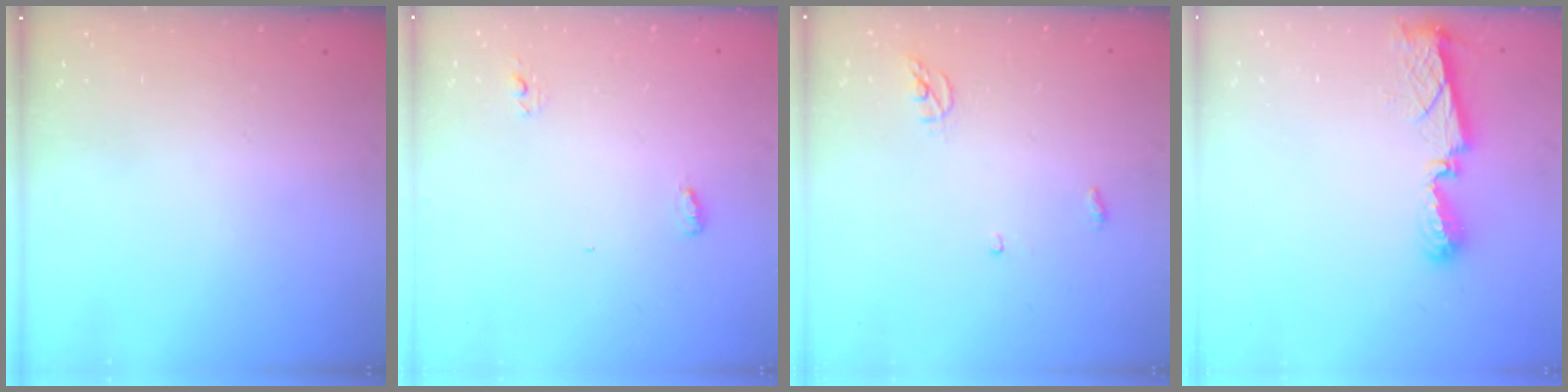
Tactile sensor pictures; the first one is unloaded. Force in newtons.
{"total": 4.2, "press": 4.0, "slide": 1.3}
{"total": 3.5, "press": 3.5, "slide": 0.2}
{"total": 8.7, "press": 8.7, "slide": 0.4}